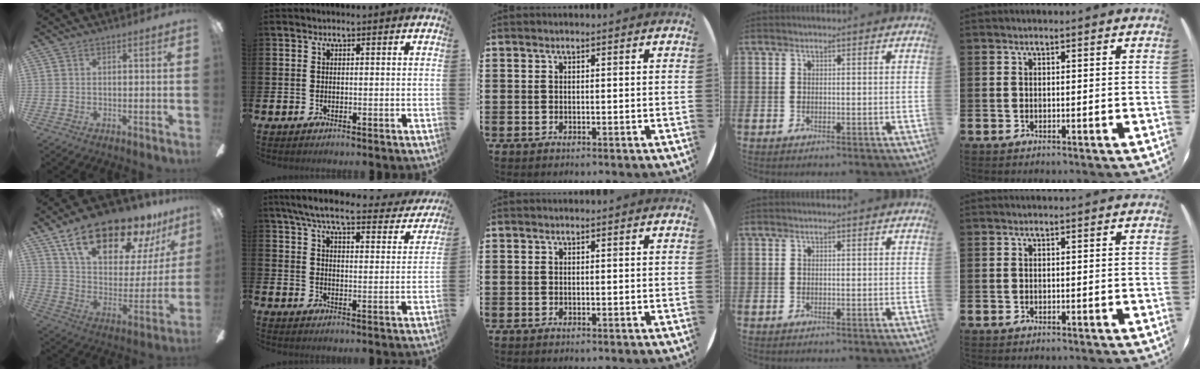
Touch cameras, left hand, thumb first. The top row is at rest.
{"thumb": {"total": 23.7, "force": [17.1, 9.7, 13.3], "torque": [-0.224, -0.108, 0.295]}, "index": {"total": 6.9, "force": [5.9, 1.3, 3.3], "torque": [-0.084, -0.035, 0.095]}}